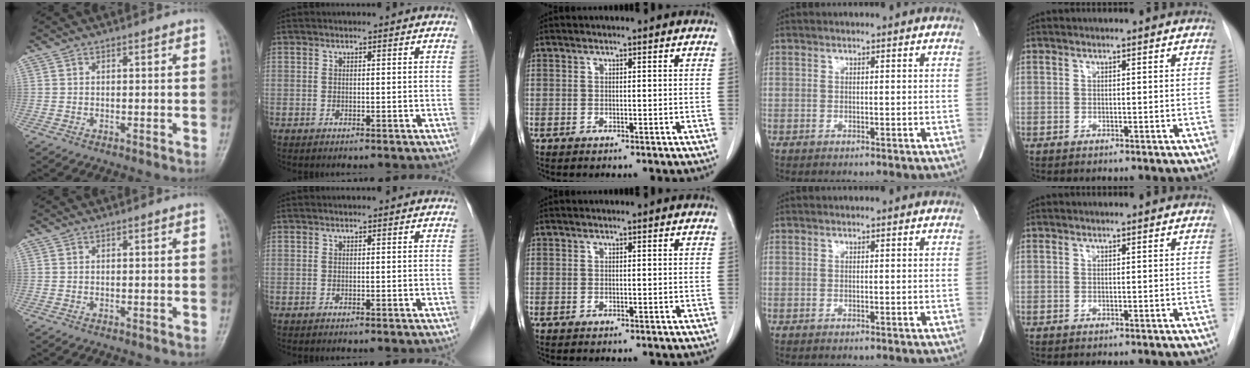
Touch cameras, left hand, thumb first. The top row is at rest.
{}